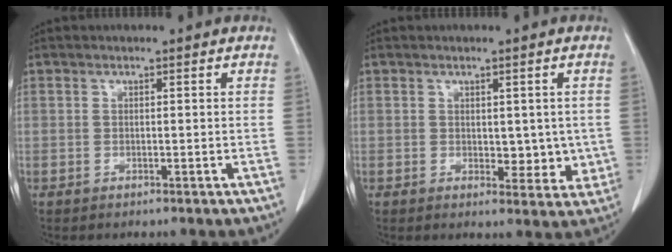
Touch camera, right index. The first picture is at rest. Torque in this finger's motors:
{"motor_torque": [0.00, 0.06, 0.01, 0.02]}